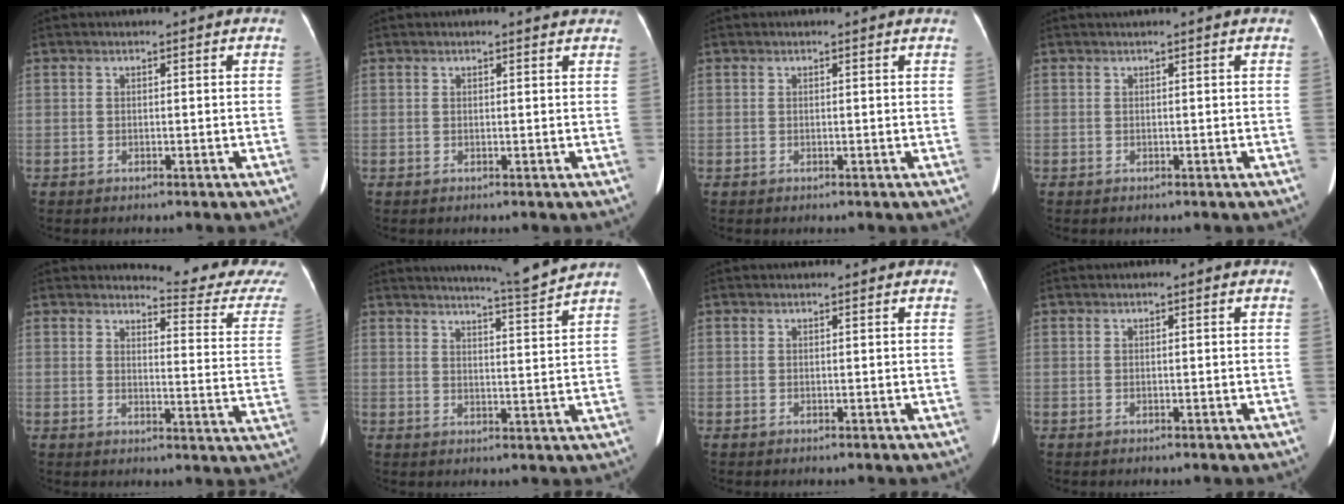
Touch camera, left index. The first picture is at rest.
{"total": 1.7, "force": [1.7, 0.2, 0.3], "torque": [-0.010, 0.003, 0.015]}
{"total": 2.1, "force": [2.0, 0.1, 0.5], "torque": [-0.012, 0.007, 0.016]}
{"total": 1.3, "force": [1.2, 0.0, 0.5], "torque": [-0.009, 0.027, 0.018]}
{"total": 13.4, "force": [13.3, -0.7, 2.0], "torque": [-0.021, -0.112, 0.133]}
{"total": 8.0, "force": [7.5, -2.0, 1.9], "torque": [-0.040, -0.024, 0.107]}
{"total": 1.7, "force": [1.5, 0.4, 0.7], "torque": [-0.014, 0.015, 0.016]}
{"total": 0.0}